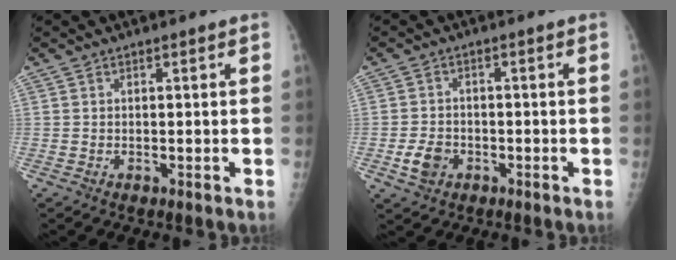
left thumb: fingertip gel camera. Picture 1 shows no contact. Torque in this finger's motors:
{"motor_torque": [-0.42, 0.44, 0.05, 0.01, 0.01]}